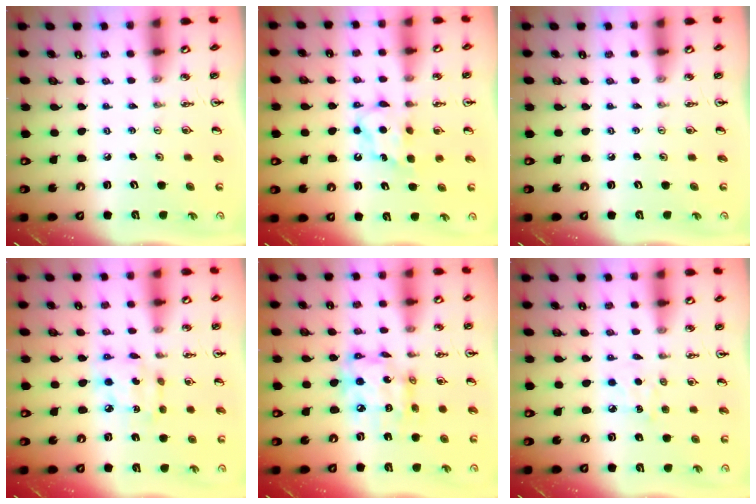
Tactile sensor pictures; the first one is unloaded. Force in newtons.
{"total": 6.8, "press": 6.8, "slide": 0.2}
{"total": 0.0}
{"total": 7.6, "press": 7.5, "slide": 0.4}
{"total": 12.3, "press": 12.3, "slide": 1.4}
{"total": 5.8, "press": 5.8, "slide": 0.6}